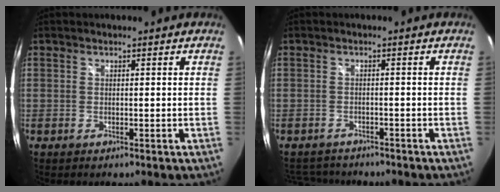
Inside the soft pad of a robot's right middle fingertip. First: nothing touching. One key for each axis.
{"total": 5.7, "fx": -5.1, "fy": 2.2, "fz": 1.2, "tx": -0.033, "ty": 0.001, "tz": -0.079}